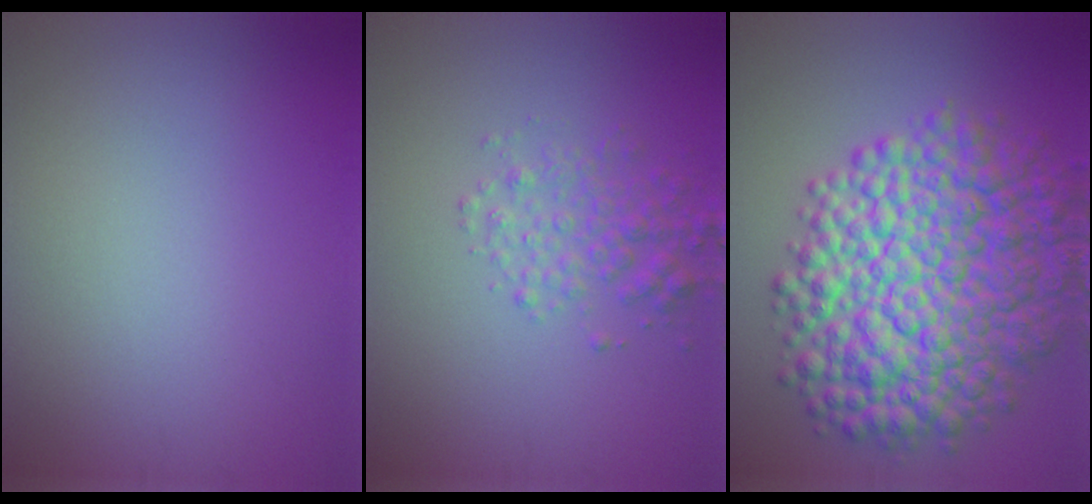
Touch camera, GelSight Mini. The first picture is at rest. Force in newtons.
{"total": 2.9, "press": 2.9, "slide": 0.1}
{"total": 12.8, "press": 12.8, "slide": 0.2}